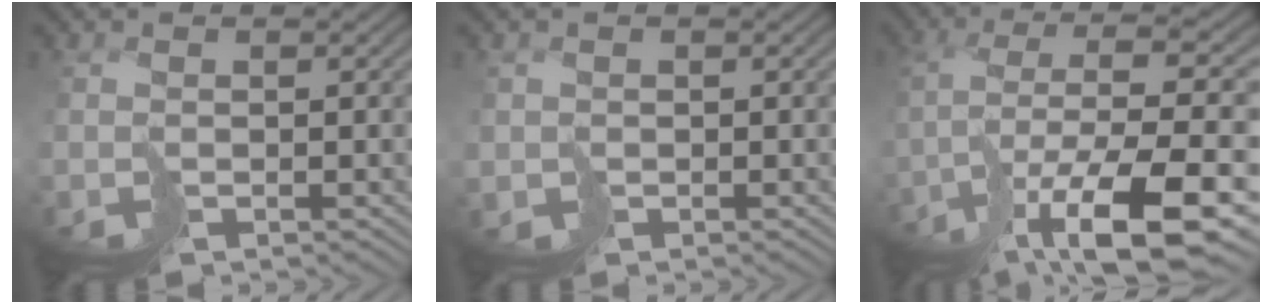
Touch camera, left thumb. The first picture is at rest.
{"total": 1.3, "force": [0.0, 1.3, 0.3], "torque": [-0.011, -0.003, -0.002]}
{"total": 14.8, "force": [-6.3, 4.3, 12.6], "torque": [-0.247, -0.014, -0.083]}